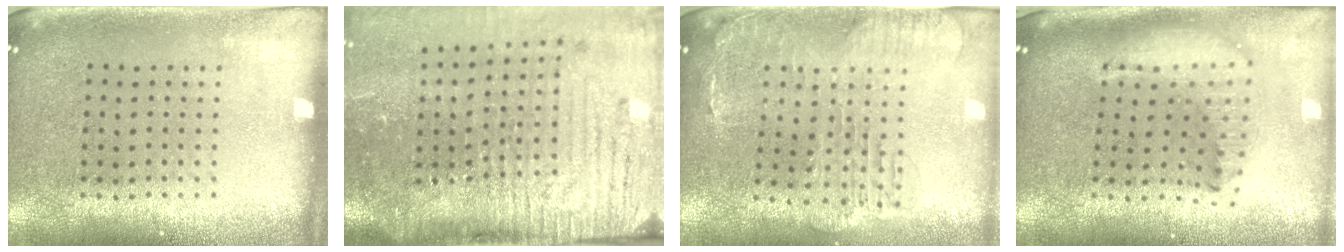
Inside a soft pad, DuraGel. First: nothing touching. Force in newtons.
{"total": 5.0, "press": 4.1, "slide": 2.8}
{"total": 1.5, "press": 1.4, "slide": 0.4}
{"total": 1.8, "press": 1.4, "slide": 1.0}